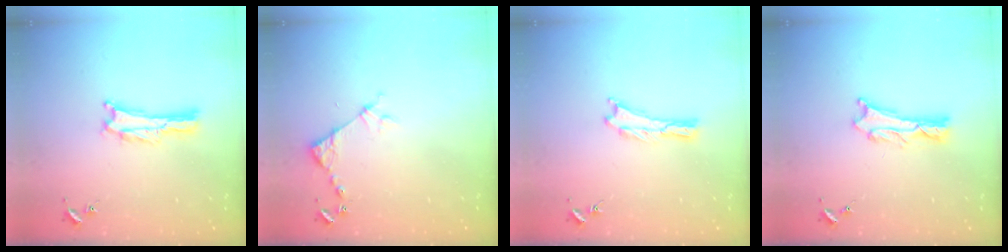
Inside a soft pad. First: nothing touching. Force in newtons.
{"total": 3.8, "press": 3.8, "slide": 0.4}
{"total": 0.0}
{"total": 1.2, "press": 1.2, "slide": 0.2}